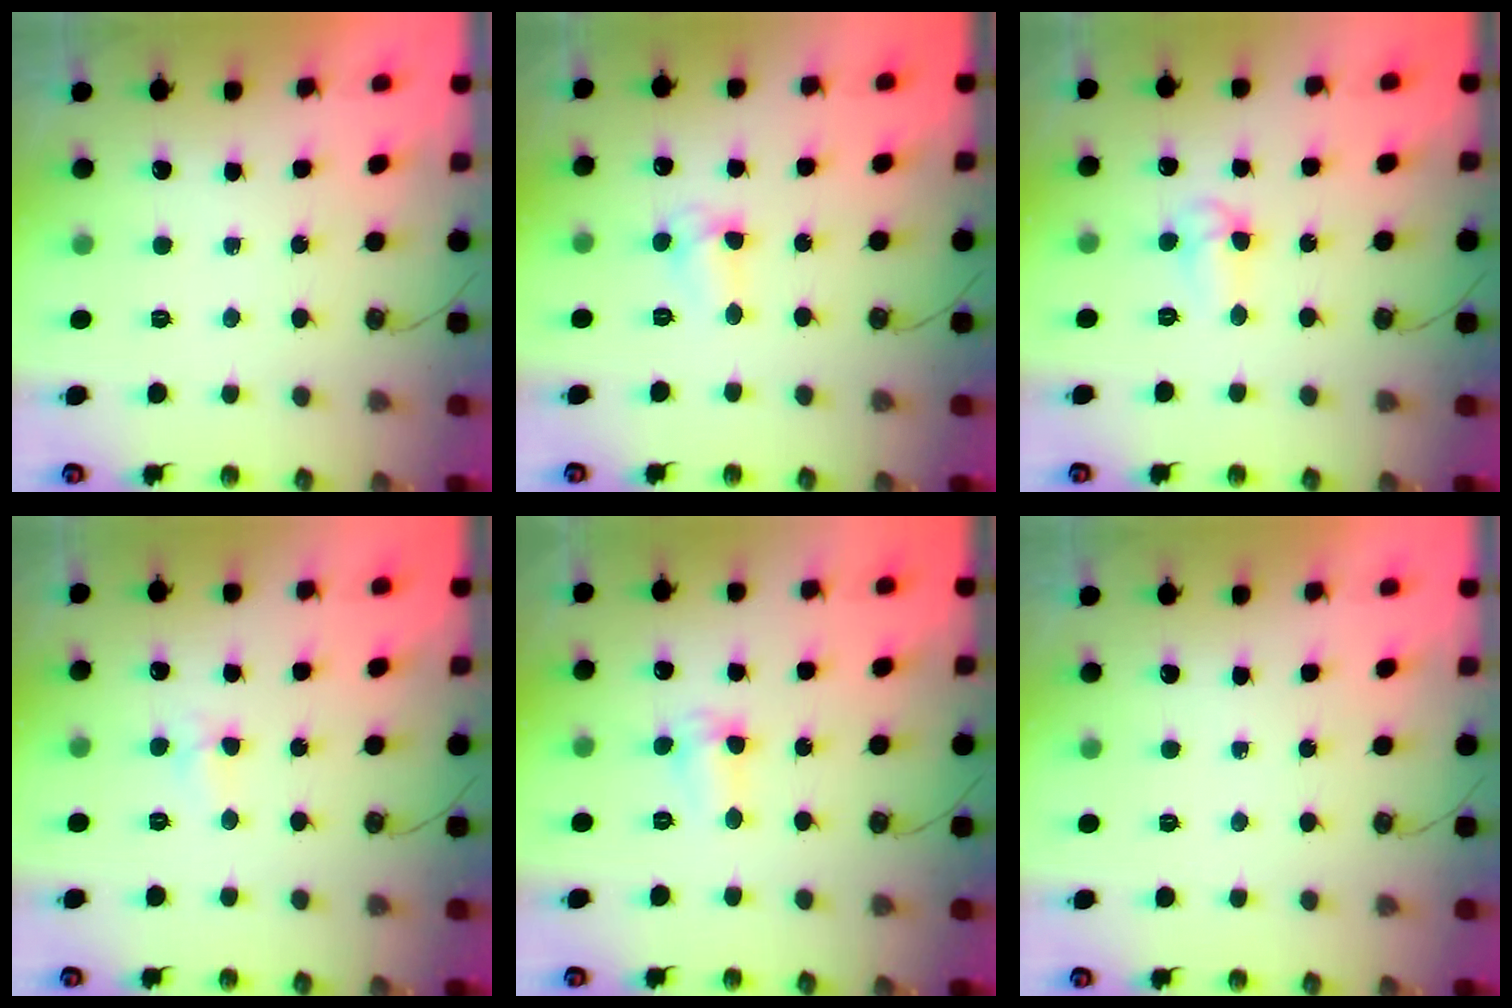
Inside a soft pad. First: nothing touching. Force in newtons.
{"total": 5.1, "press": 5.1, "slide": 0.5}
{"total": 5.0, "press": 4.9, "slide": 0.7}
{"total": 3.8, "press": 3.8, "slide": 0.5}
{"total": 2.6, "press": 2.6, "slide": 0.6}
{"total": 0.0}